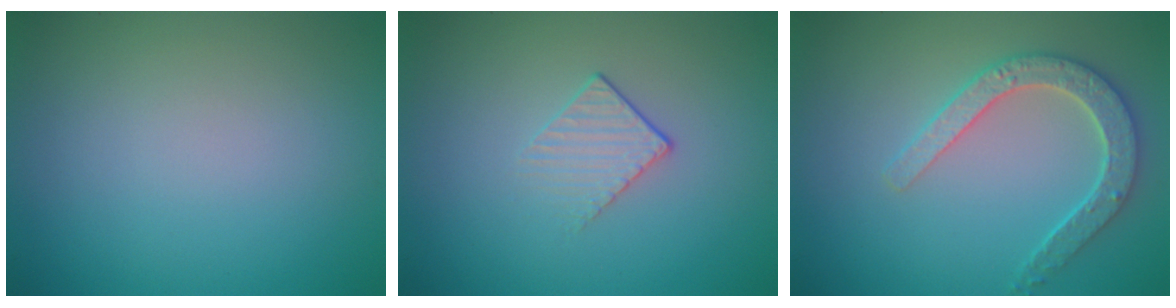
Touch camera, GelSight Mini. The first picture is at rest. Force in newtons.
{"total": 1.5, "press": 0.9, "slide": 1.2}
{"total": 3.6, "press": 3.4, "slide": 1.4}